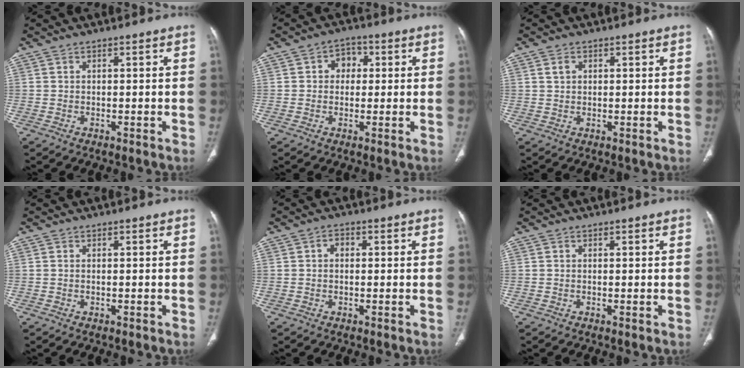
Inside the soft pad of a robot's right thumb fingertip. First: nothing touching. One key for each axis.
{"total": 4.5, "fx": 0.7, "fy": 3.7, "fz": 2.4, "tx": -0.007, "ty": 0.010, "tz": 0.004}
{"total": 1.8, "fx": 0.7, "fy": 1.3, "fz": 0.9, "tx": -0.015, "ty": 0.000, "tz": 0.014}
{"total": 0.0}
{"total": 1.9, "fx": 0.2, "fy": 1.4, "fz": 1.2, "tx": -0.012, "ty": 0.008, "tz": 0.000}
{"total": 0.0}